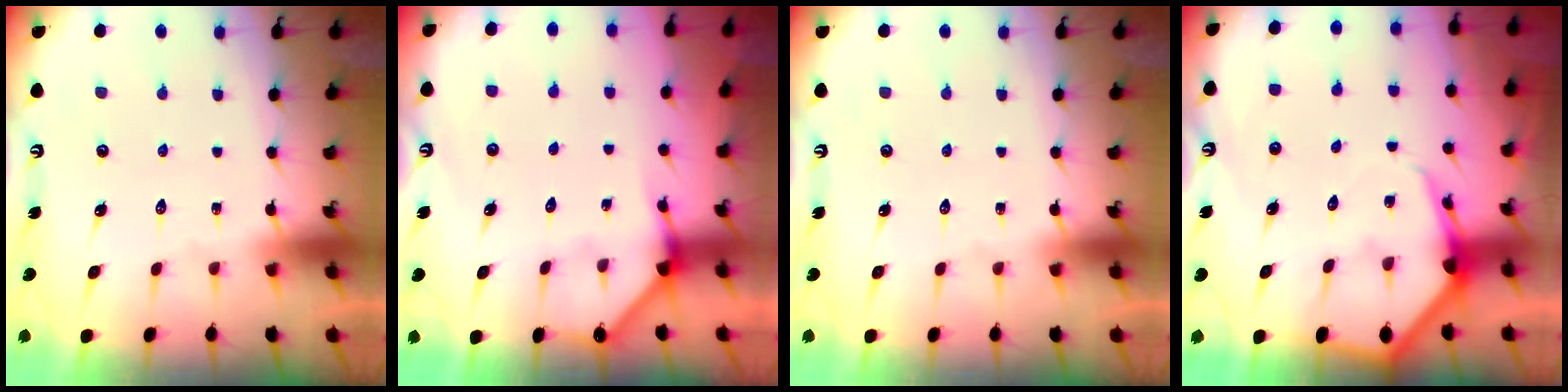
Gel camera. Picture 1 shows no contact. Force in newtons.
{"total": 3.2, "press": 3.2, "slide": 0.3}
{"total": 0.0}
{"total": 5.4, "press": 5.3, "slide": 0.6}